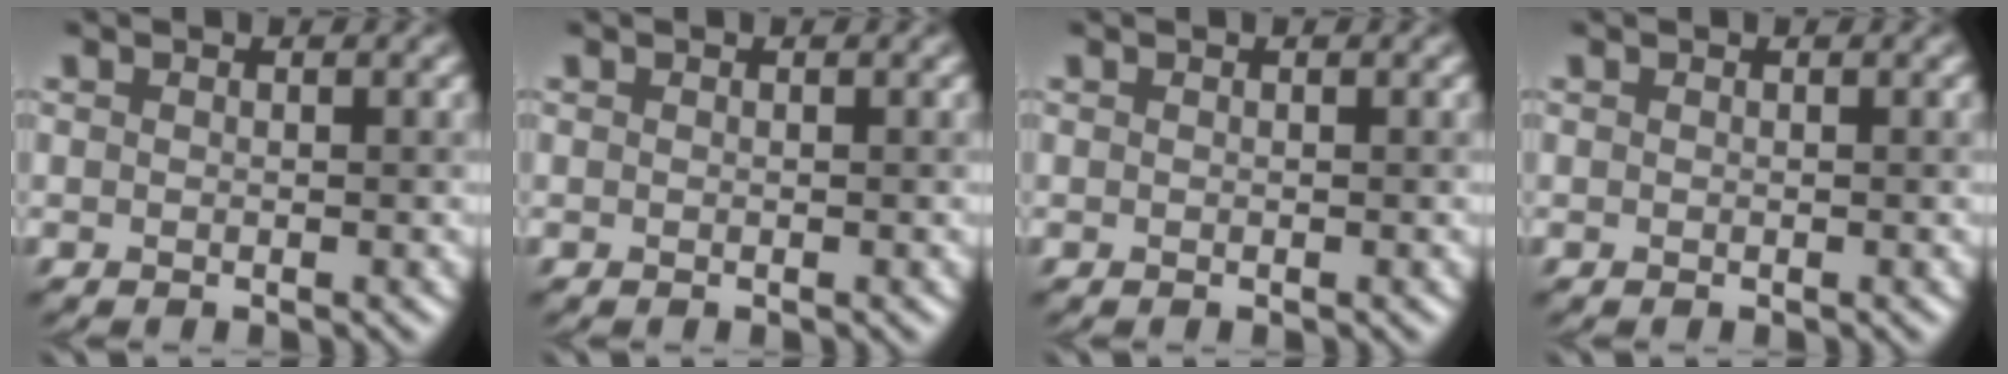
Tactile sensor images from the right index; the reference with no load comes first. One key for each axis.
{"total": 0.0}
{"total": 0.0}
{"total": 0.0}